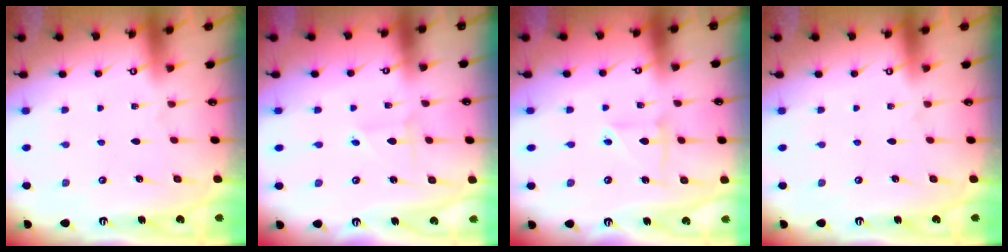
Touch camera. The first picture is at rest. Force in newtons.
{"total": 1.8, "press": 1.8, "slide": 0.1}
{"total": 3.5, "press": 3.4, "slide": 0.8}
{"total": 0.0}